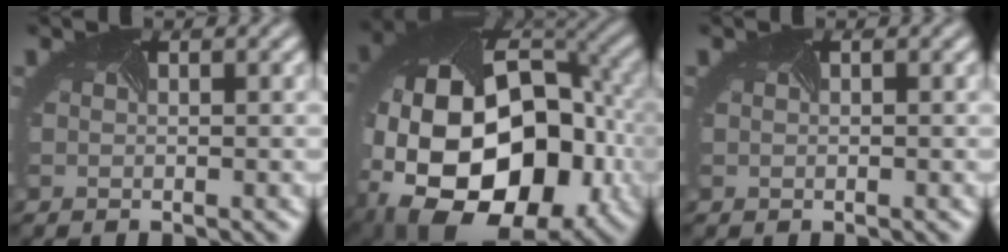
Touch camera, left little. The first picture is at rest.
{"total": 20.9, "force": [-3.9, 14.8, 14.3], "torque": [-0.264, -0.049, -0.046]}
{"total": 1.0, "force": [0.3, 0.7, 0.7], "torque": [-0.006, 0.002, 0.004]}